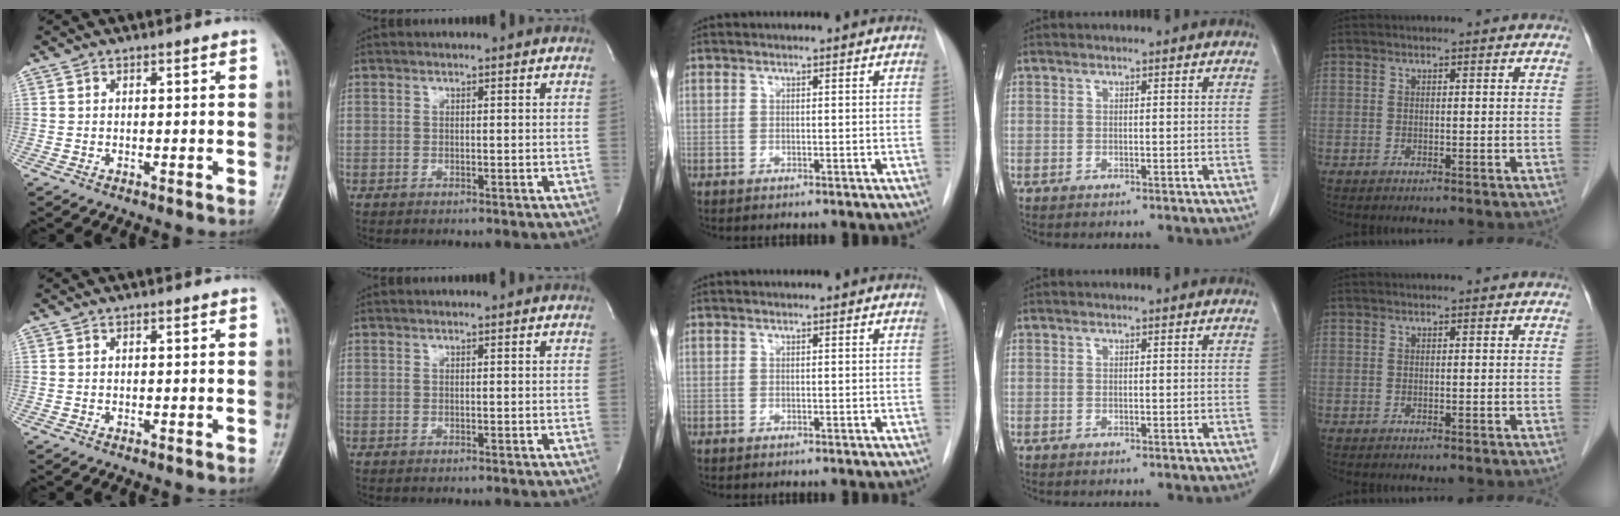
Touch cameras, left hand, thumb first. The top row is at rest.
{}